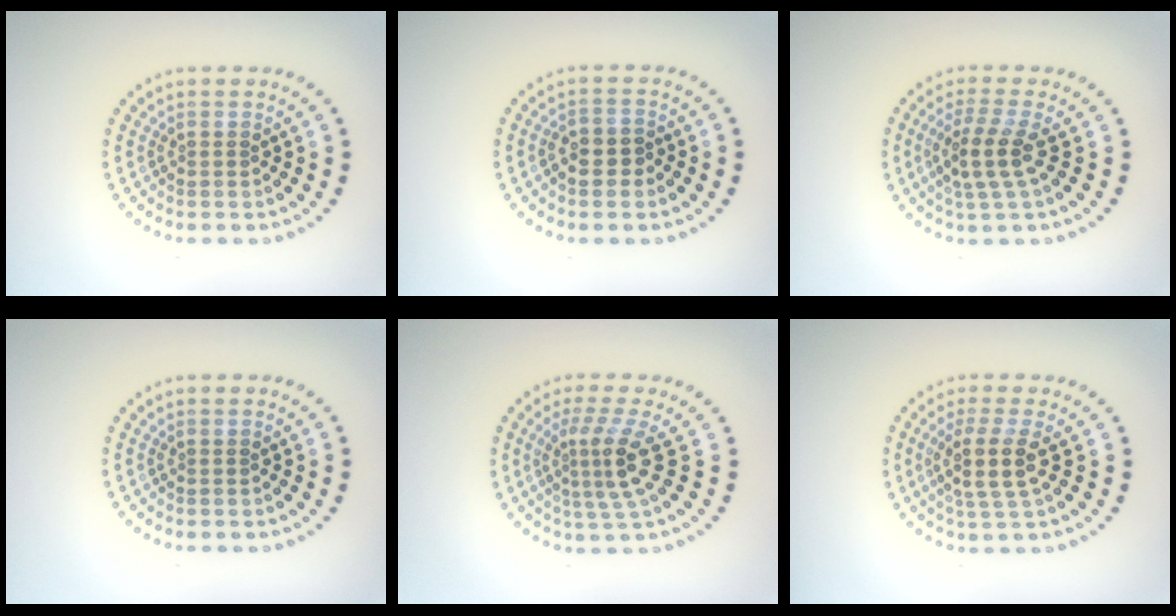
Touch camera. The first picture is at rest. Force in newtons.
{"total": 2.3, "press": 2.2, "slide": 0.8}
{"total": 3.3, "press": 2.8, "slide": 1.7}
{"total": 0.0}
{"total": 3.7, "press": 2.5, "slide": 2.8}
{"total": 3.5, "press": 2.9, "slide": 1.9}